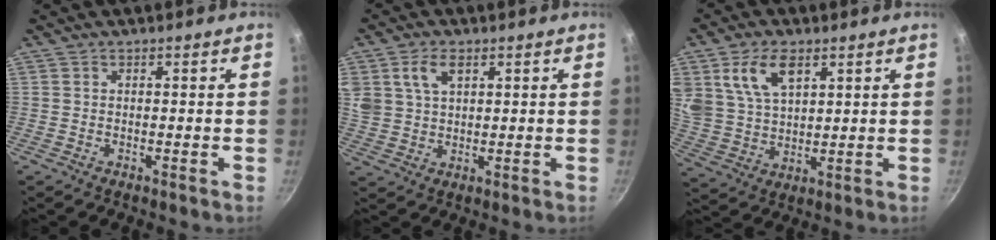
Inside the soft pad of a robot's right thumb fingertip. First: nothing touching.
{"total": 7.8, "force": [3.5, 5.1, 4.7], "torque": [-0.080, -0.001, 0.070]}
{"total": 11.0, "force": [5.1, 6.5, 7.3], "torque": [-0.126, -0.019, 0.108]}